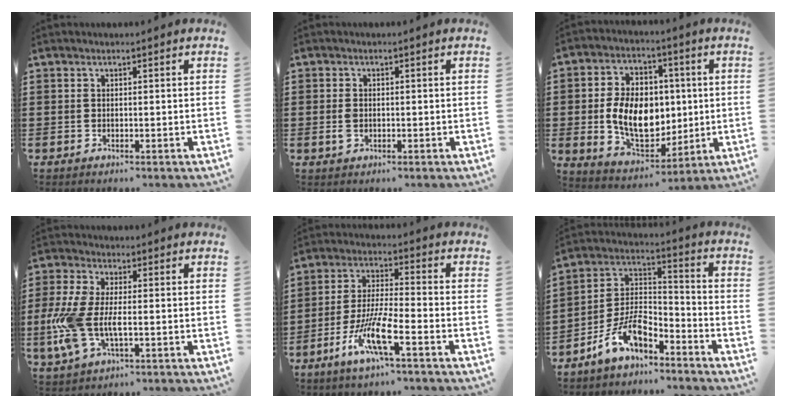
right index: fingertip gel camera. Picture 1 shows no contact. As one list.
[{"total": 1.8, "force": [-0.2, 1.2, 1.4], "torque": [-0.029, 0.004, -0.005]}, {"total": 11.5, "force": [0.3, 8.0, 8.3], "torque": [-0.165, 0.010, 0.002]}, {"total": 8.8, "force": [-1.4, 4.2, 7.6], "torque": [-0.194, -0.017, -0.031]}, {"total": 9.4, "force": [-5.1, 1.3, 7.8], "torque": [-0.172, -0.009, -0.101]}, {"total": 9.3, "force": [-6.7, 4.1, 5.0], "torque": [-0.112, 0.009, -0.132]}]